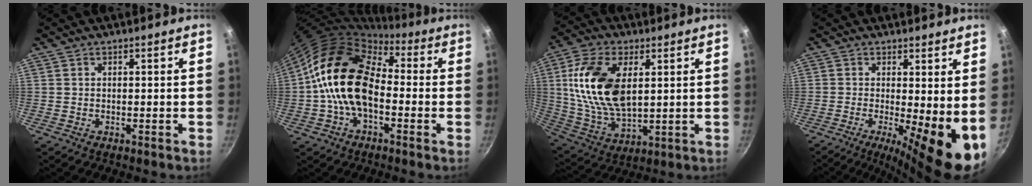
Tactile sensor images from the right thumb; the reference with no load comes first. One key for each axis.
{"total": 16.0, "fx": -1.1, "fy": 10.4, "fz": 12.1, "tx": -0.182, "ty": 0.033, "tz": -0.040}
{"total": 17.6, "fx": 3.9, "fy": 9.8, "fz": 14.1, "tx": -0.262, "ty": -0.008, "tz": 0.082}
{"total": 11.2, "fx": -1.1, "fy": 3.0, "fz": 10.7, "tx": -0.137, "ty": -0.014, "tz": -0.016}